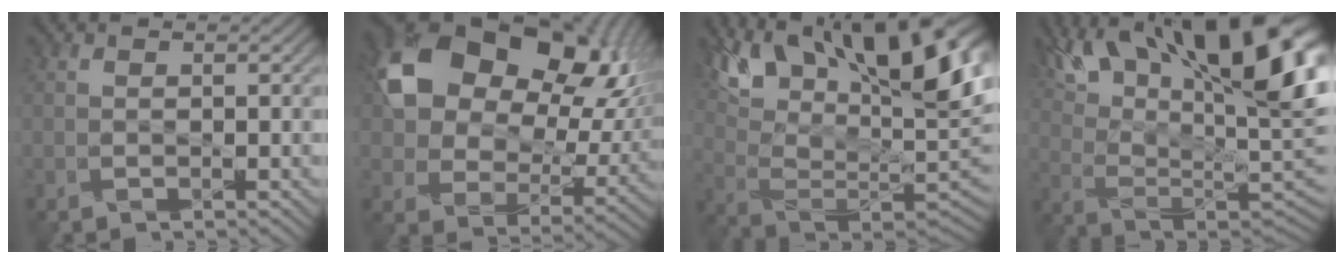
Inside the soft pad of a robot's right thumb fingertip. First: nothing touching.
{"total": 19.2, "force": [7.3, 13.2, 11.9], "torque": [-0.233, 0.002, 0.151]}
{"total": 18.3, "force": [9.0, 8.1, 13.7], "torque": [-0.252, 0.020, 0.155]}
{"total": 20.0, "force": [10.8, 8.1, 14.7], "torque": [-0.259, 0.023, 0.185]}